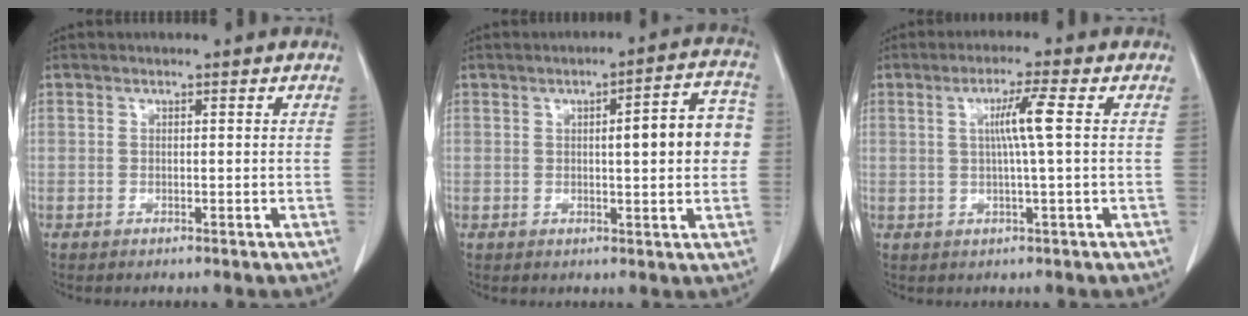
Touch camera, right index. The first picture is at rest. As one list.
[{"total": 8.9, "force": [0.6, 1.7, 8.7], "torque": [-0.110, 0.024, 0.006]}, {"total": 4.9, "force": [0.8, -0.9, 4.8], "torque": [-0.089, 0.002, 0.014]}]